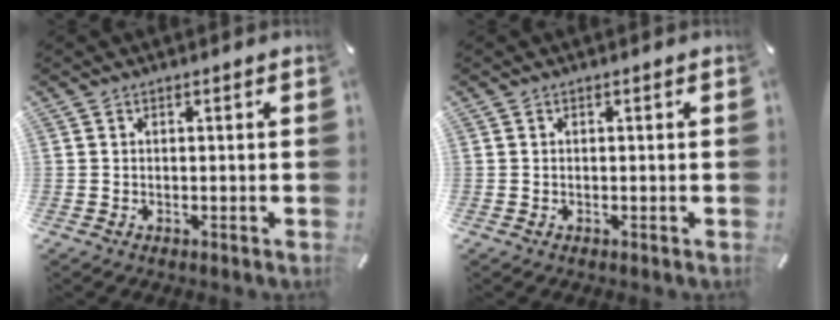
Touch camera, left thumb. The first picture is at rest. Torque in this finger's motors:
{"motor_torque": [-0.16, -0.16, -0.03, 0.03, 0.00]}